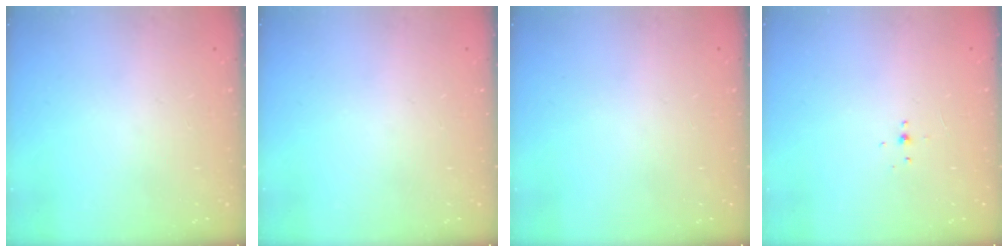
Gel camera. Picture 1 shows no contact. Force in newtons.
{"total": 0.0}
{"total": 0.0}
{"total": 2.4, "press": 2.3, "slide": 0.7}